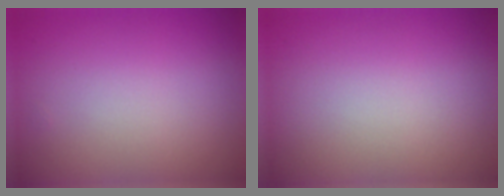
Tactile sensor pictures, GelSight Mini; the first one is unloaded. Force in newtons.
{"total": 0.0}